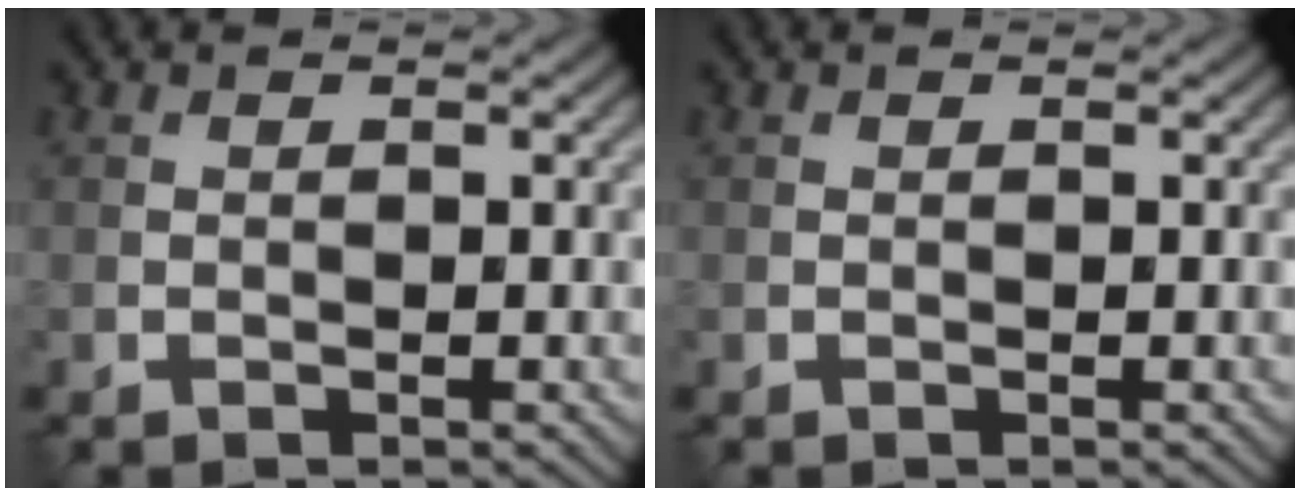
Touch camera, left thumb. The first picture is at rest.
{"total": 0.0}